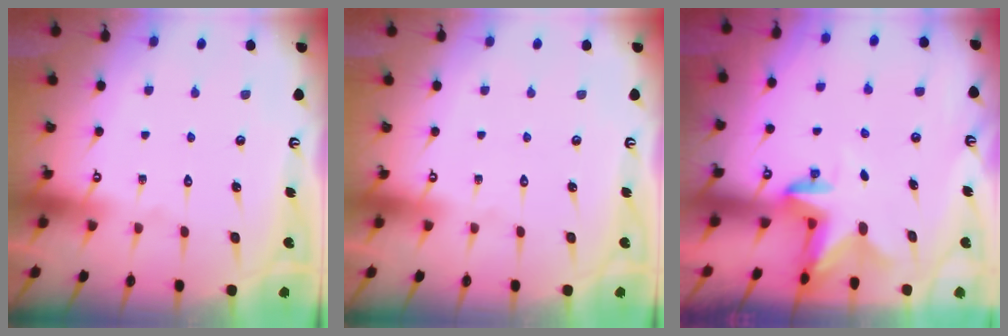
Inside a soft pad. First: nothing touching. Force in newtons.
{"total": 0.0}
{"total": 2.6, "press": 2.5, "slide": 0.5}